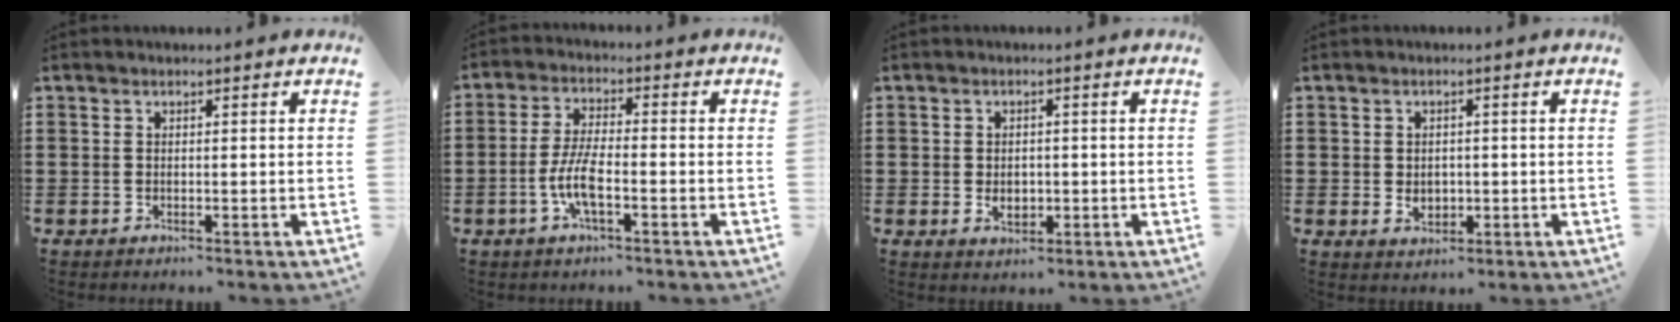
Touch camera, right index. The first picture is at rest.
{"total": 6.3, "force": [-2.1, 1.6, 5.6], "torque": [-0.130, -0.008, -0.047]}
{"total": 2.5, "force": [-0.2, 1.8, 1.7], "torque": [-0.027, 0.003, -0.007]}
{"total": 2.2, "force": [0.0, 1.8, 1.3], "torque": [-0.029, 0.007, -0.002]}